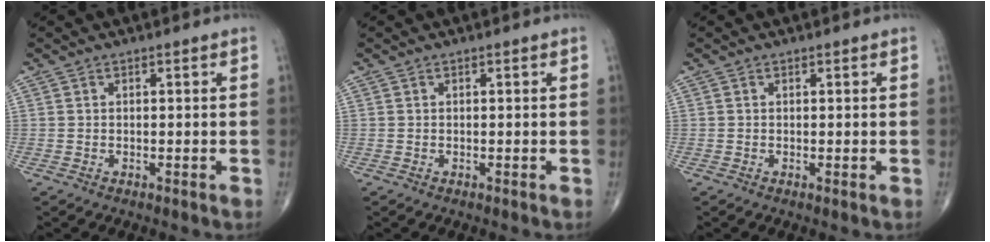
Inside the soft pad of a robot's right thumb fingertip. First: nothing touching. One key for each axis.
{"total": 0.0}
{"total": 0.0}